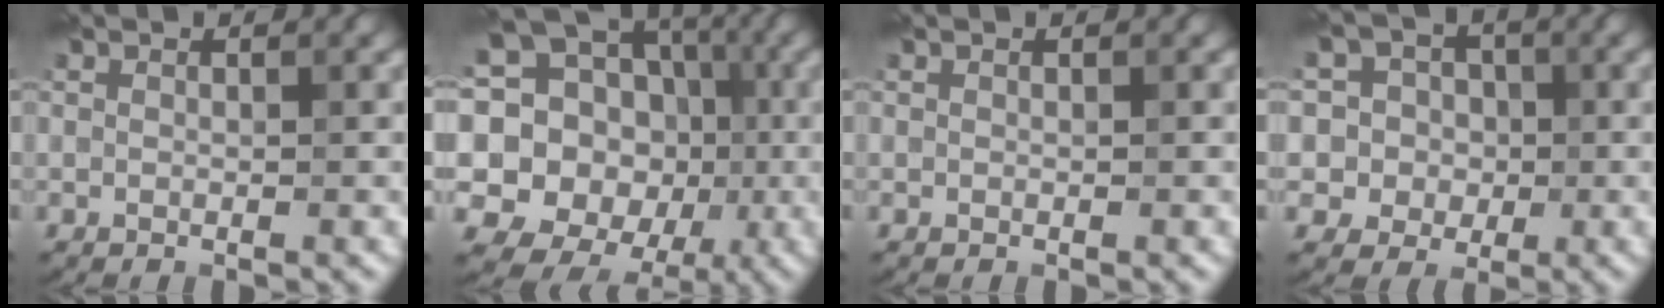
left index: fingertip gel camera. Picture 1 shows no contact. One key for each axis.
{"total": 19.2, "fx": 2.3, "fy": 17.1, "fz": 8.5, "tx": -0.195, "ty": 0.039, "tz": 0.024}
{"total": 0.0}
{"total": 6.9, "fx": 1.7, "fy": 6.4, "fz": 2.1, "tx": -0.043, "ty": 0.034, "tz": 0.007}